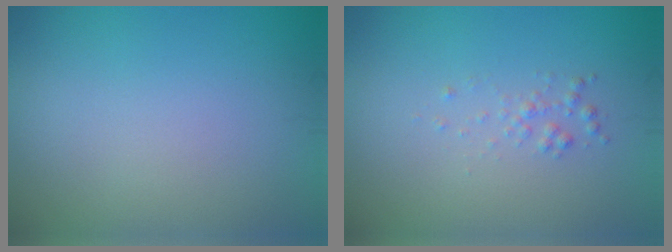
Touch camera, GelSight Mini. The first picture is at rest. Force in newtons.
{"total": 0.9, "press": 0.9, "slide": 0.0}